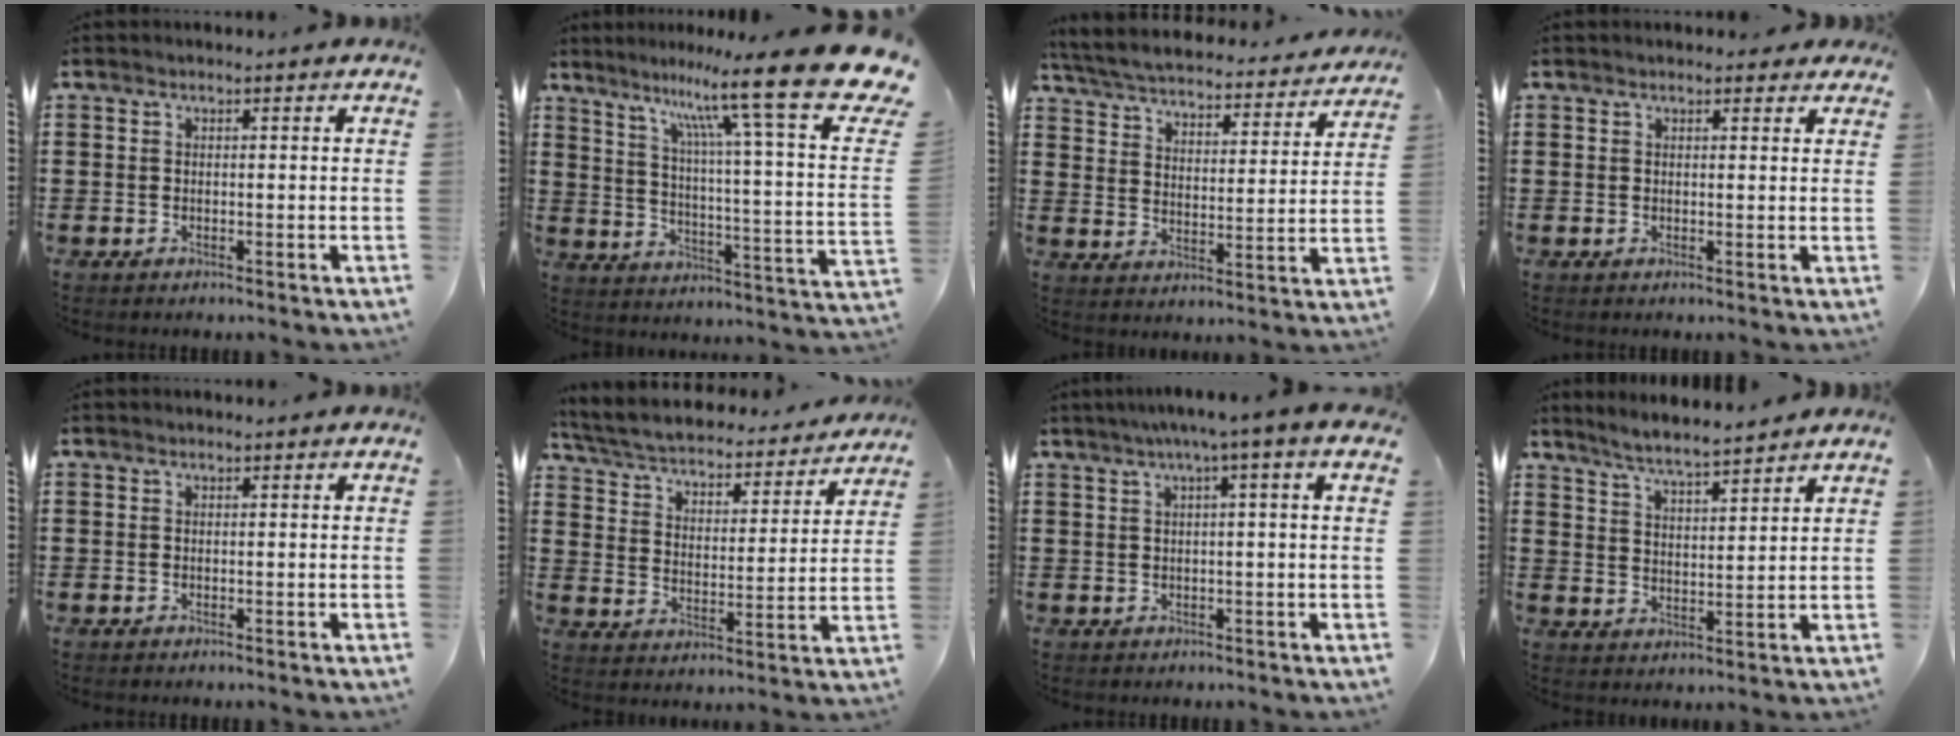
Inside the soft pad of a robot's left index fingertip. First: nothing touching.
{"total": 17.1, "force": [12.6, 0.4, 11.6], "torque": [-0.217, -0.084, 0.198]}
{"total": 4.4, "force": [4.4, 0.0, 0.8], "torque": [-0.040, -0.033, 0.069]}
{"total": 1.4, "force": [1.2, 0.5, 0.4], "torque": [-0.011, 0.006, 0.023]}
{"total": 0.0}
{"total": 4.2, "force": [4.0, 0.3, 1.1], "torque": [-0.045, -0.032, 0.061]}
{"total": 3.4, "force": [0.7, -0.5, 3.2], "torque": [-0.061, -0.004, 0.008]}
{"total": 4.8, "force": [4.6, -0.3, 1.4], "torque": [-0.044, -0.021, 0.080]}